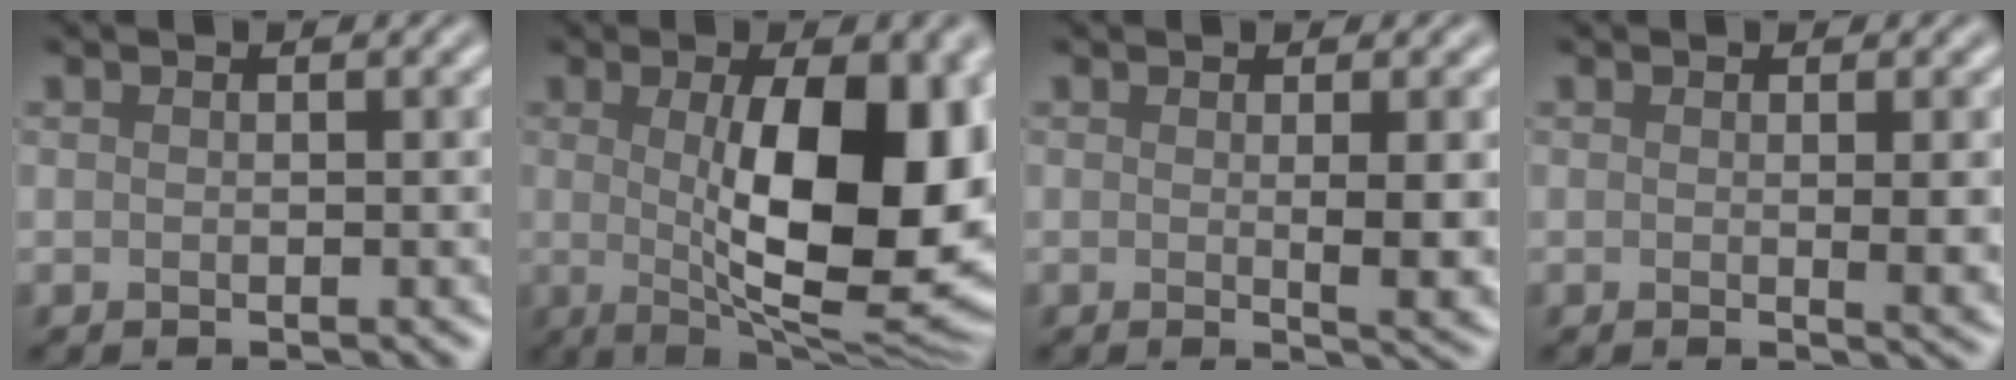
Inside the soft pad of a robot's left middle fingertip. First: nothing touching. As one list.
[{"total": 13.3, "force": [0.5, 4.6, 12.5], "torque": [-0.159, -0.005, 0.006]}, {"total": 4.0, "force": [0.1, 0.8, 4.0], "torque": [-0.053, -0.006, 0.005]}, {"total": 2.9, "force": [0.2, 0.7, 2.8], "torque": [-0.031, -0.003, 0.003]}]